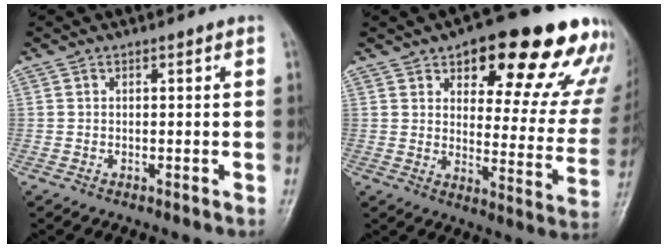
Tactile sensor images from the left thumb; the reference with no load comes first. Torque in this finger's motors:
{"motor_torque": [1.80, 1.85, 1.44, -1.33, 0.12]}